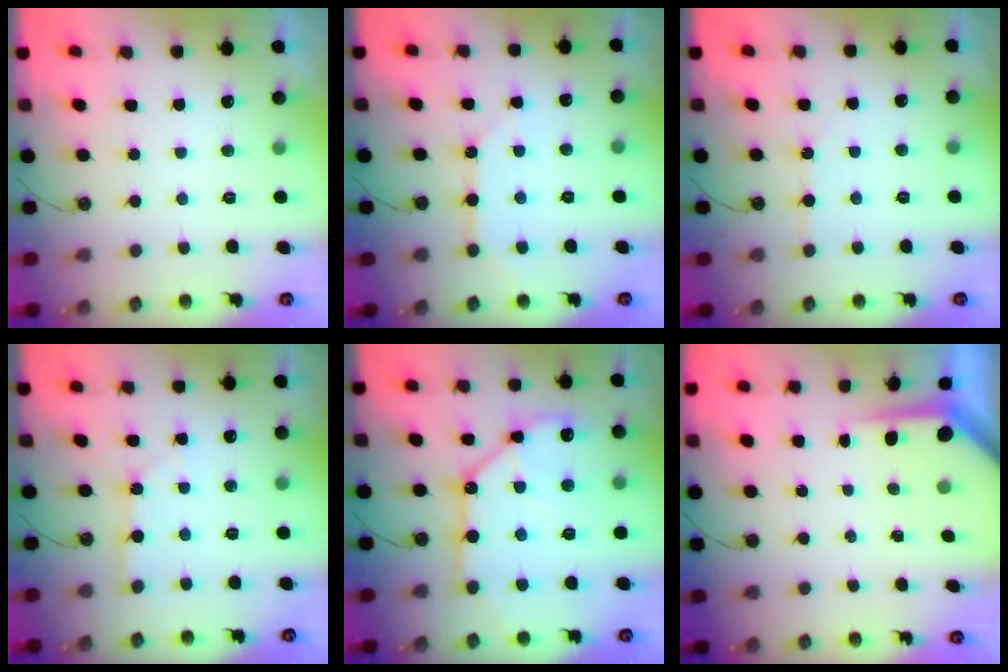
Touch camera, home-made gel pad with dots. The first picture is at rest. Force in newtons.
{"total": 8.2, "press": 8.2, "slide": 0.9}
{"total": 1.0, "press": 1.0, "slide": 0.2}
{"total": 2.2, "press": 2.2, "slide": 0.3}
{"total": 15.9, "press": 15.7, "slide": 2.3}
{"total": 4.6, "press": 4.6, "slide": 0.3}